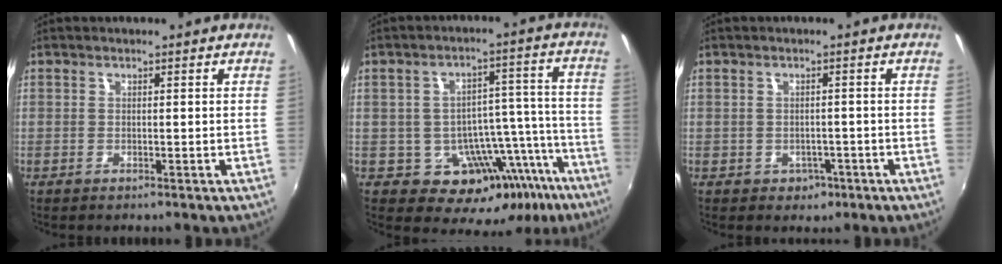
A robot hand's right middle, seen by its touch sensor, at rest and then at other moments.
{"total": 14.8, "force": [-8.1, 10.1, 7.3], "torque": [-0.098, 0.037, -0.079]}
{"total": 3.1, "force": [-1.3, 2.7, 1.0], "torque": [-0.024, 0.000, -0.010]}